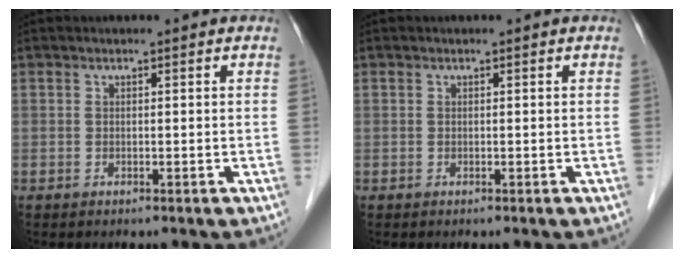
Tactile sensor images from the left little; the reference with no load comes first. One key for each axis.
{"total": 0.0}